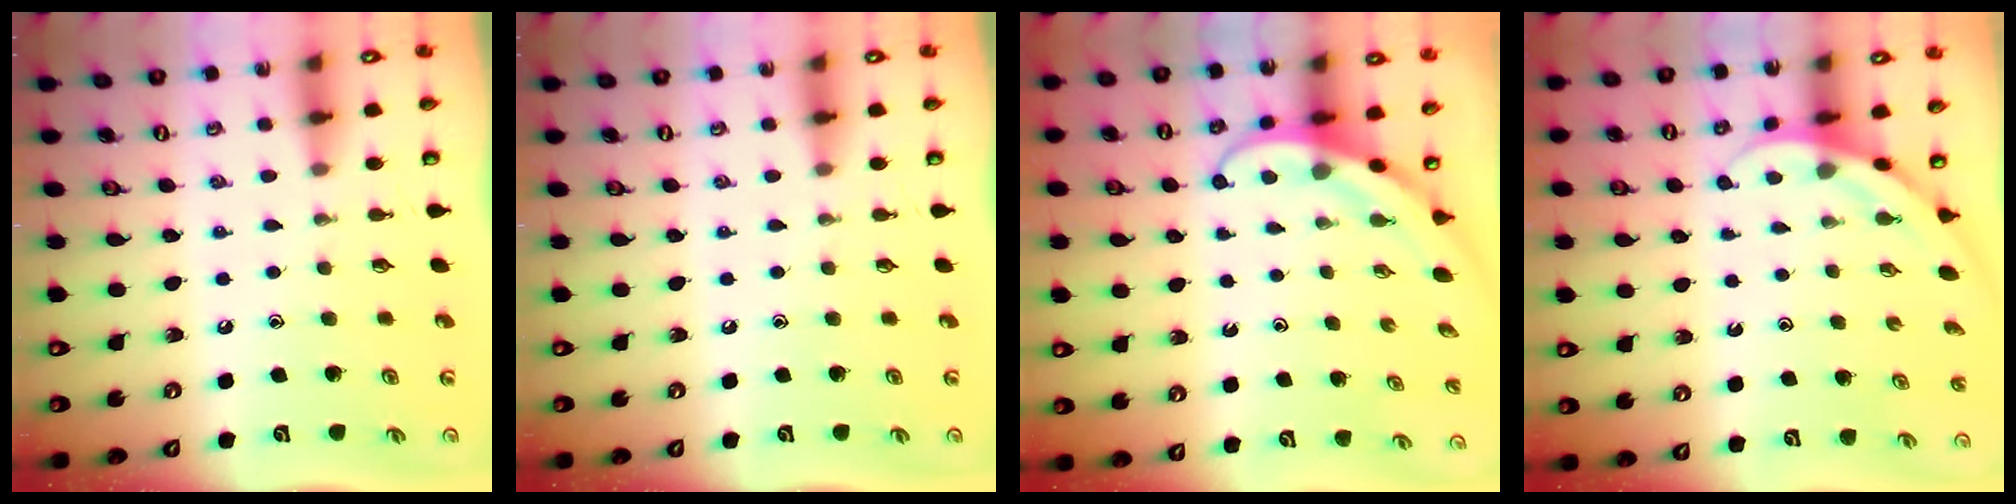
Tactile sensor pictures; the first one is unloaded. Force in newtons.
{"total": 0.0}
{"total": 3.8, "press": 3.8, "slide": 0.3}
{"total": 4.1, "press": 4.1, "slide": 0.3}